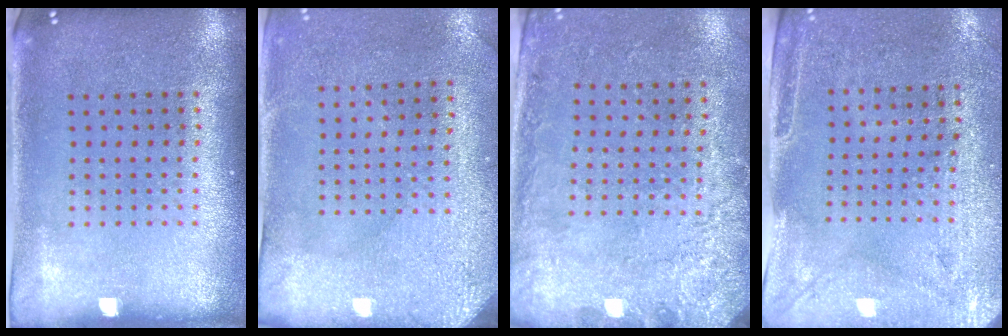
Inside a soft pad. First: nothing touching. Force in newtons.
{"total": 3.0, "press": 2.5, "slide": 1.7}
{"total": 2.7, "press": 2.1, "slide": 1.6}
{"total": 2.9, "press": 2.4, "slide": 1.5}